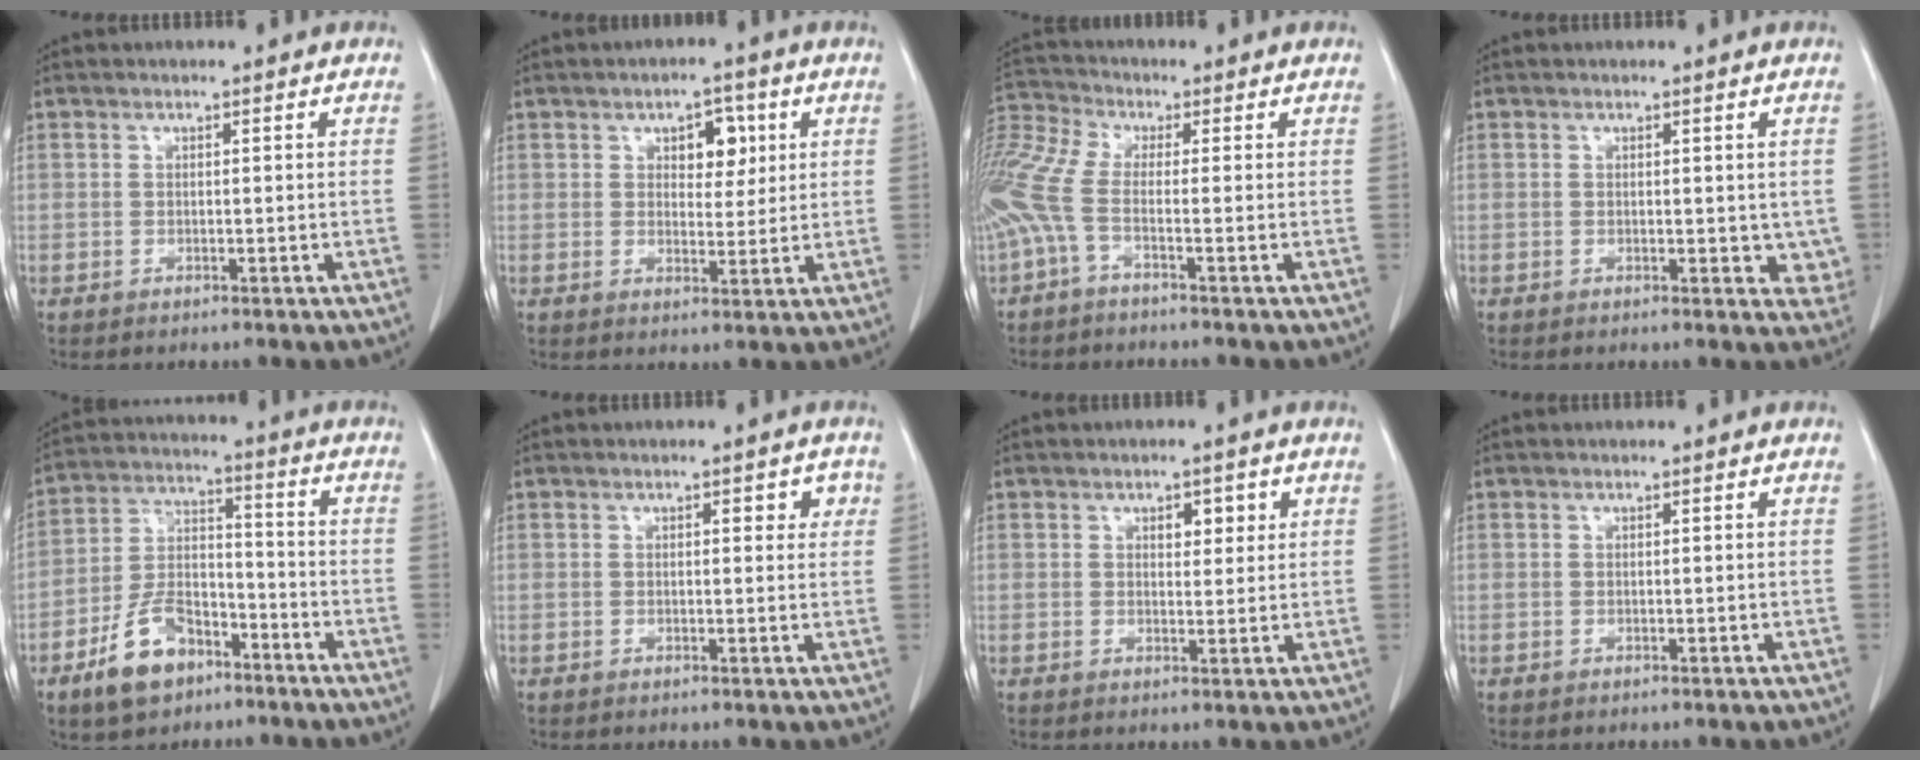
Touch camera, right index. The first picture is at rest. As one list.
[{"total": 5.0, "force": [1.9, 2.8, 3.7], "torque": [-0.046, 0.009, 0.029]}, {"total": 8.5, "force": [-2.6, 1.5, 8.0], "torque": [-0.210, 0.021, -0.062]}, {"total": 3.7, "force": [0.0, 2.2, 2.9], "torque": [-0.013, -0.003, 0.002]}, {"total": 10.6, "force": [-6.4, 5.9, 6.0], "torque": [-0.123, 0.014, -0.111]}, {"total": 2.7, "force": [1.0, 1.3, 2.2], "torque": [-0.020, 0.005, 0.009]}, {"total": 3.0, "force": [1.4, 1.6, 2.2], "torque": [-0.028, 0.003, 0.019]}, {"total": 0.0}]